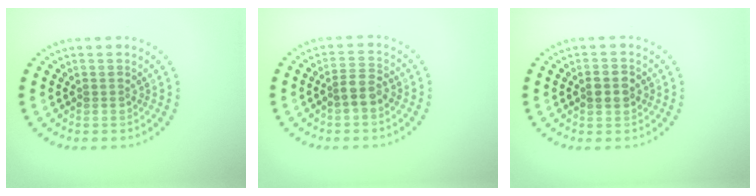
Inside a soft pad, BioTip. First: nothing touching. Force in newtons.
{"total": 2.1, "press": 1.9, "slide": 0.9}
{"total": 2.4, "press": 2.4, "slide": 0.0}